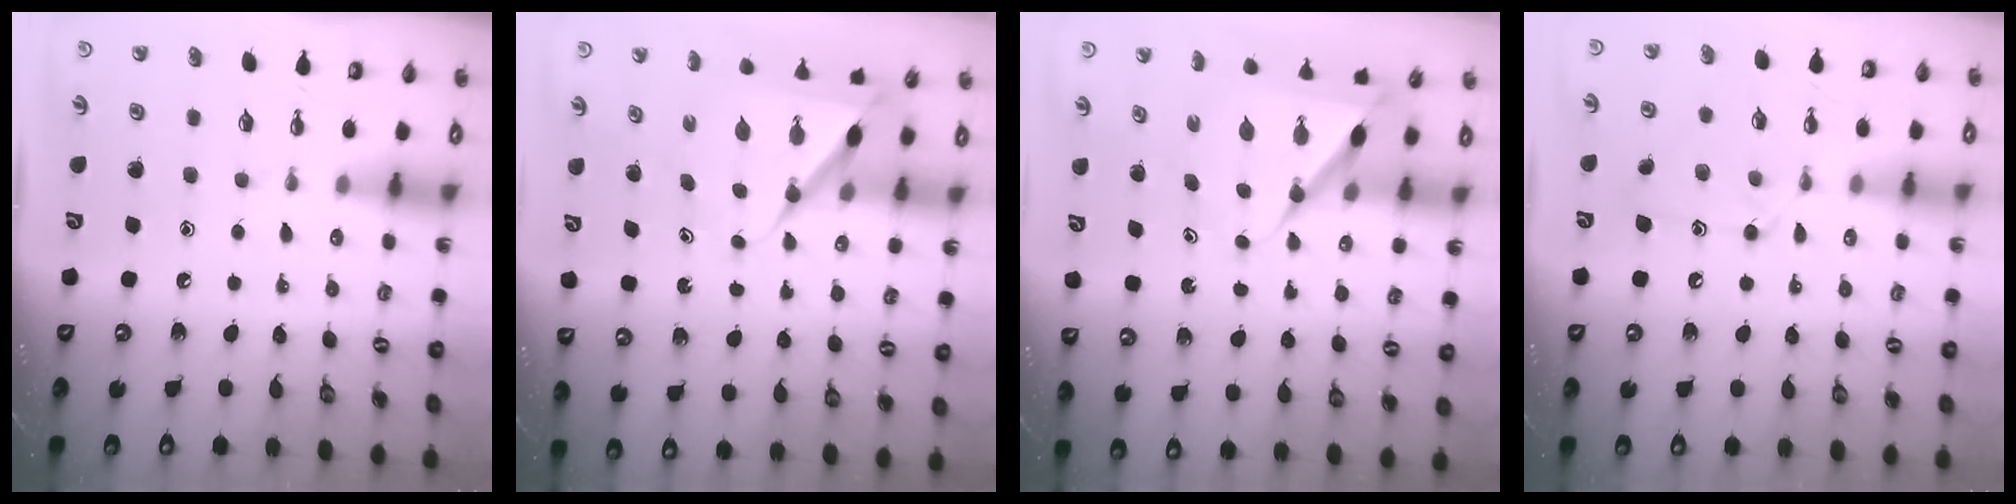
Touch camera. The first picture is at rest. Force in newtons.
{"total": 7.2, "press": 7.2, "slide": 0.5}
{"total": 7.2, "press": 7.2, "slide": 0.5}
{"total": 12.4, "press": 12.4, "slide": 0.9}